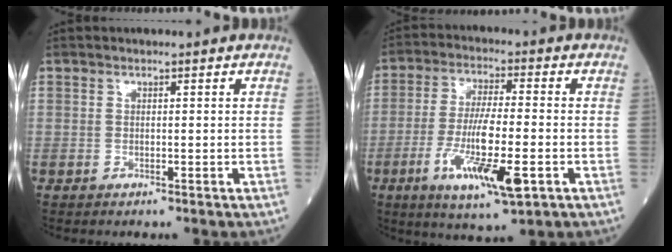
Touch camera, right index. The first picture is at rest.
{"total": 12.5, "force": [-4.2, 1.8, 11.6], "torque": [-0.221, -0.021, -0.071]}